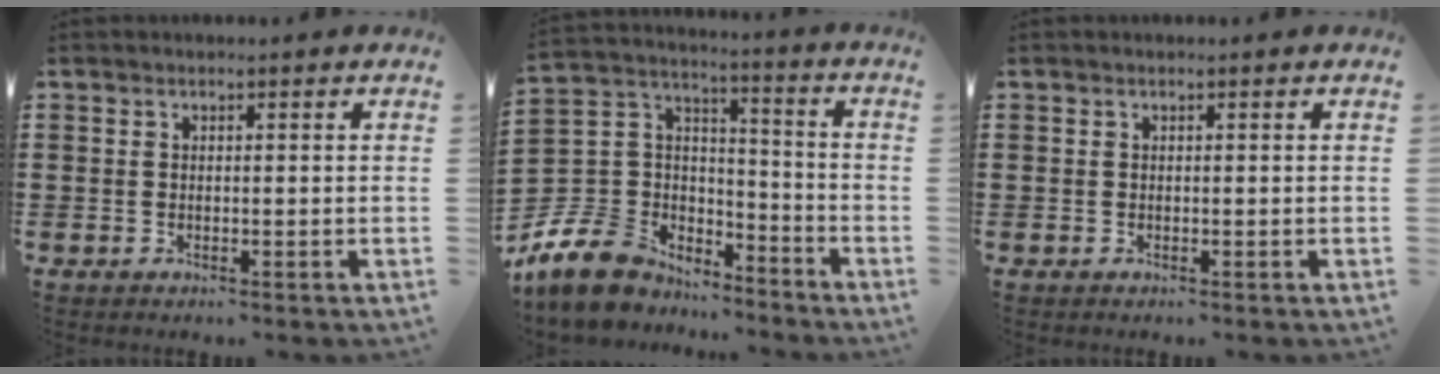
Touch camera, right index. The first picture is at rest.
{"total": 9.8, "force": [-7.5, 6.1, 1.9], "torque": [-0.092, 0.010, -0.151]}
{"total": 0.0}